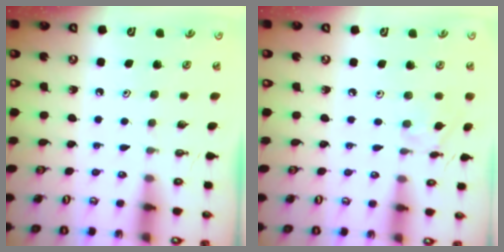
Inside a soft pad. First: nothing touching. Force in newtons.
{"total": 4.5, "press": 4.5, "slide": 0.5}